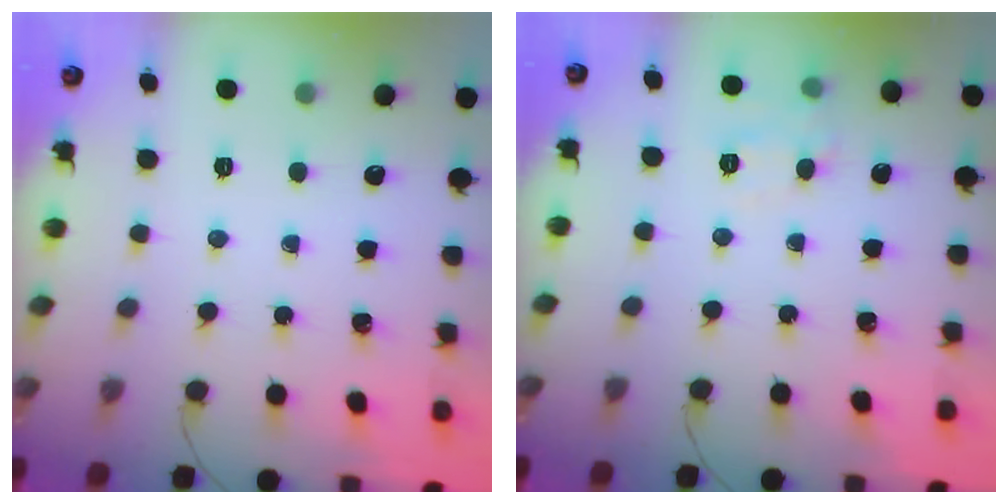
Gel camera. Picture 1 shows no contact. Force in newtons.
{"total": 7.3, "press": 7.2, "slide": 1.4}